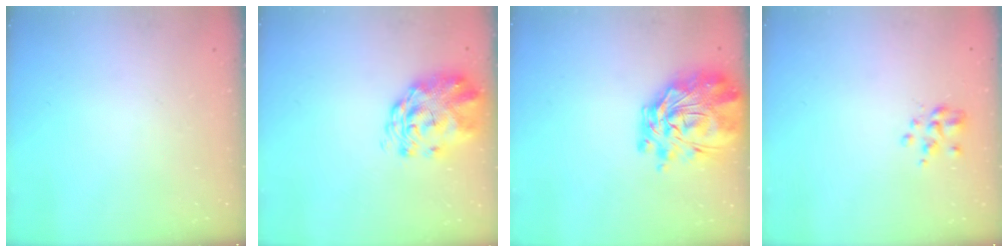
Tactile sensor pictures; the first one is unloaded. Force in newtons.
{"total": 3.4, "press": 3.2, "slide": 1.1}
{"total": 7.7, "press": 7.0, "slide": 3.2}
{"total": 2.0, "press": 1.9, "slide": 0.6}